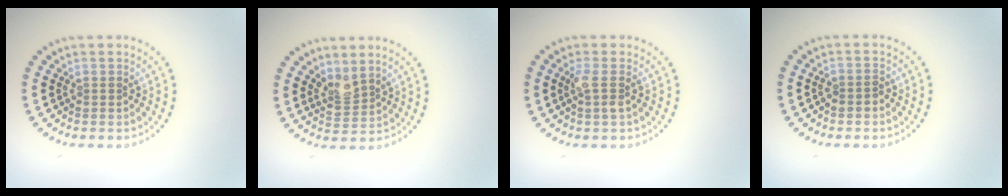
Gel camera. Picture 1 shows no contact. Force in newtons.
{"total": 2.0, "press": 1.4, "slide": 1.4}
{"total": 1.7, "press": 1.5, "slide": 0.8}
{"total": 1.1, "press": 1.0, "slide": 0.5}